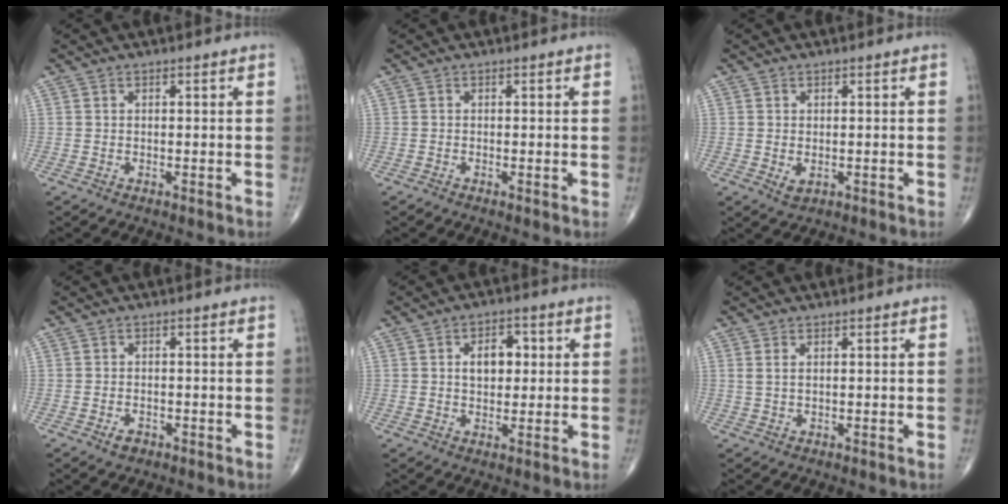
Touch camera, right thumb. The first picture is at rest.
{"total": 0.6, "force": [-0.3, 0.2, 0.5], "torque": [-0.009, -0.002, -0.008]}
{"total": 1.8, "force": [-0.2, 1.2, 1.3], "torque": [-0.019, -0.004, 0.002]}
{"total": 2.0, "force": [-1.1, 1.3, 1.1], "torque": [-0.016, 0.003, -0.016]}
{"total": 6.1, "force": [1.1, 4.0, 4.5], "torque": [-0.049, 0.006, 0.013]}
{"total": 1.4, "force": [0.6, 0.6, 1.2], "torque": [-0.030, 0.005, 0.017]}